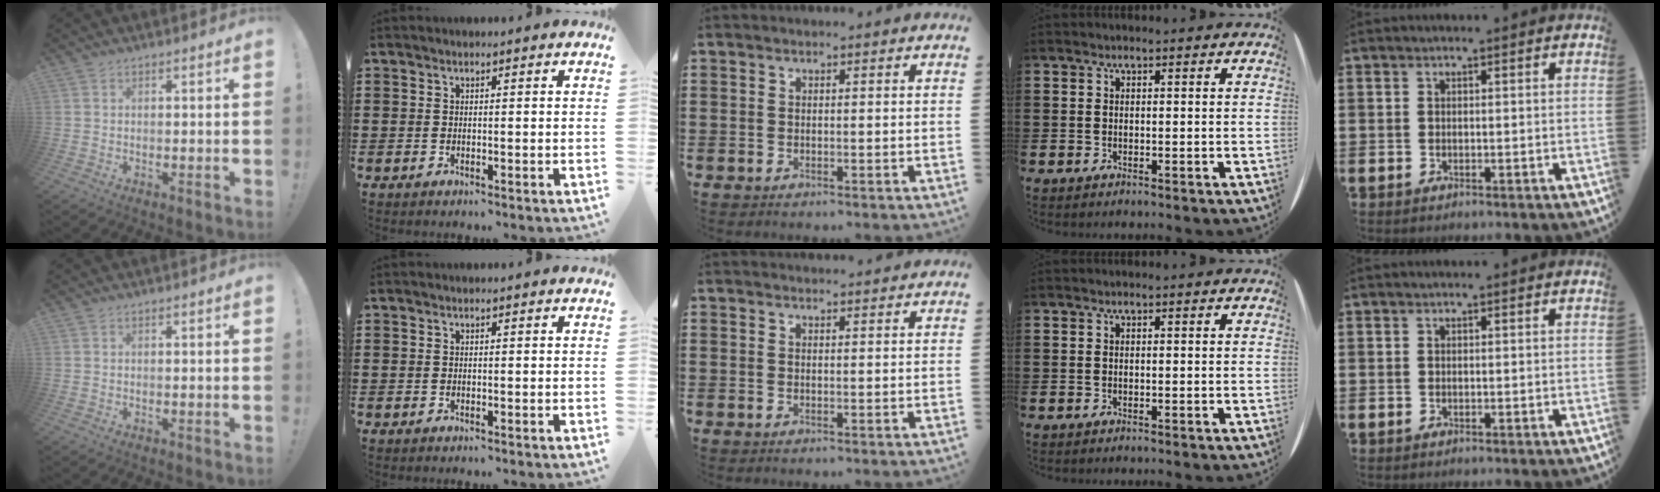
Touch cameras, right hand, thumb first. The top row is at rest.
{"middle": {"total": 1.3, "force": [1.3, 0.1, 0.2], "torque": [0.002, -0.003, 0.022]}}